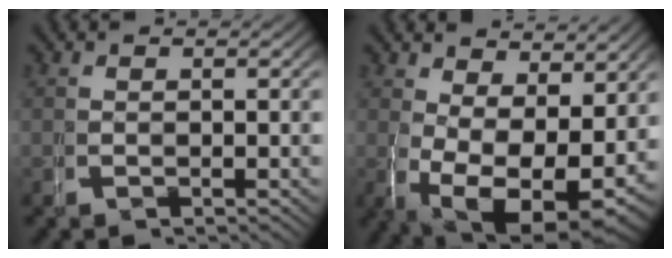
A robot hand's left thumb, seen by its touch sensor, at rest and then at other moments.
{"total": 9.5, "force": [-2.1, 6.3, 6.8], "torque": [-0.138, -0.075, 0.005]}